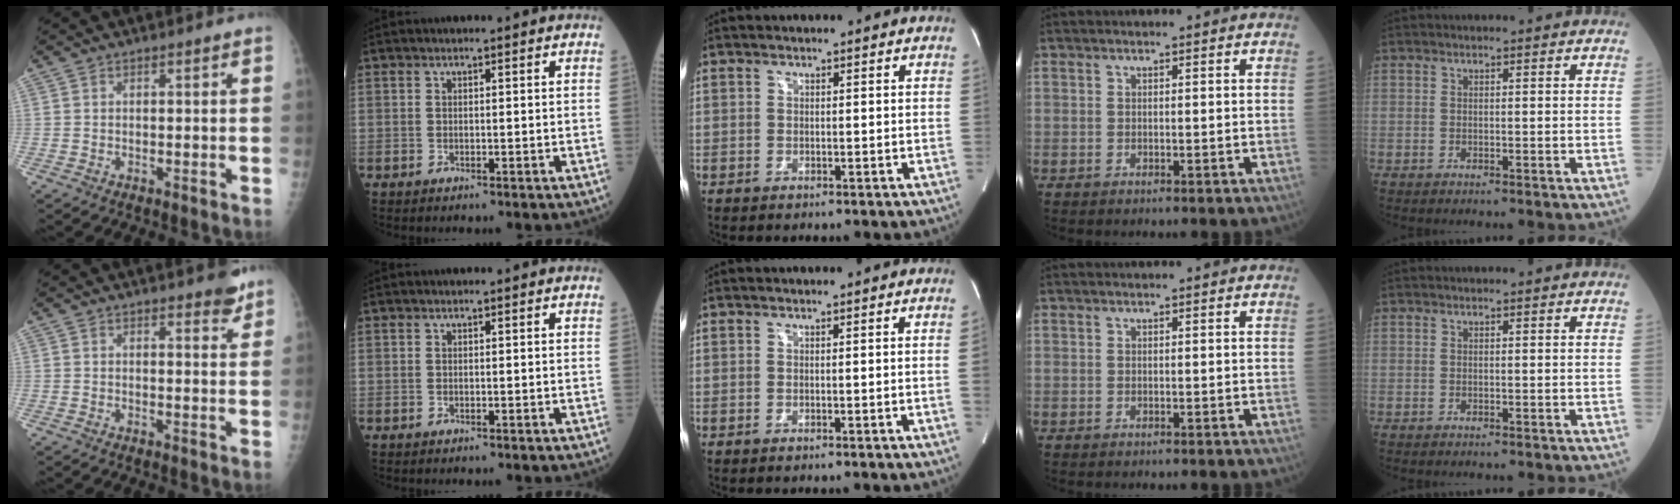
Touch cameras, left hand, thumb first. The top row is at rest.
{"thumb": {"total": 3.4, "force": [2.7, 1.0, 1.9], "torque": [-0.009, -0.017, 0.032]}, "middle": {"total": 0.8, "force": [0.0, 0.3, -0.7], "torque": [0.008, 0.004, -0.002]}}